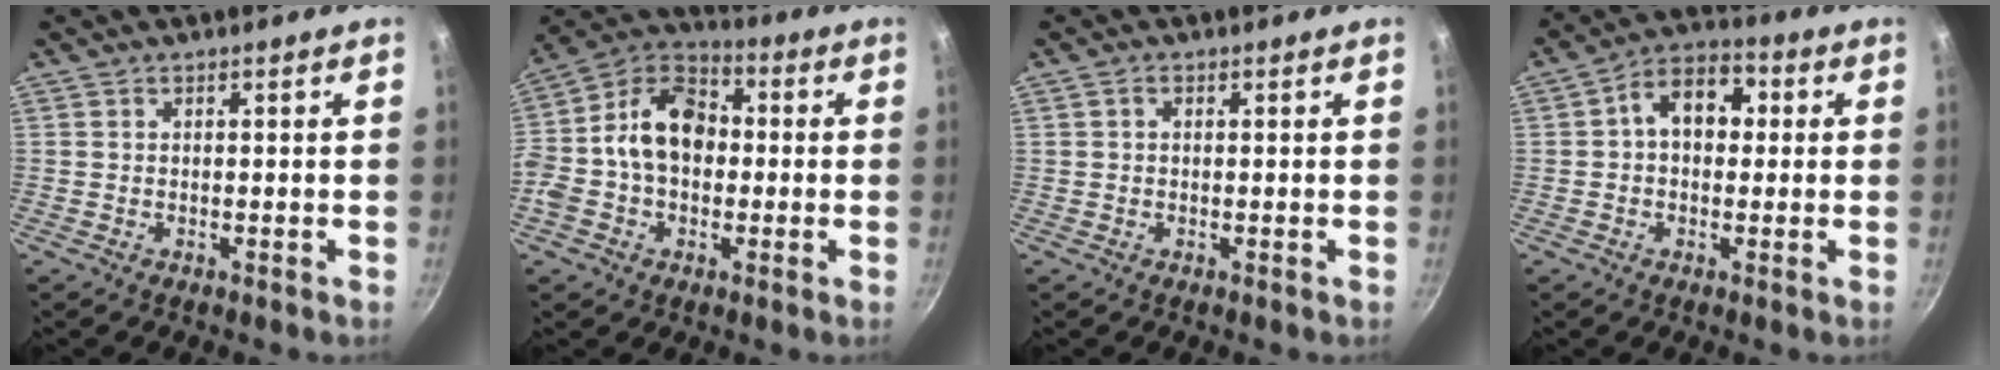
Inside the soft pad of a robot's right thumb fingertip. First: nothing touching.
{"total": 15.7, "force": [-0.1, 11.3, 10.8], "torque": [-0.155, 0.043, -0.024]}
{"total": 1.0, "force": [0.2, 0.7, 0.6], "torque": [-0.010, 0.006, 0.004]}
{"total": 9.6, "force": [1.4, 6.8, 6.7], "torque": [-0.063, 0.025, 0.005]}